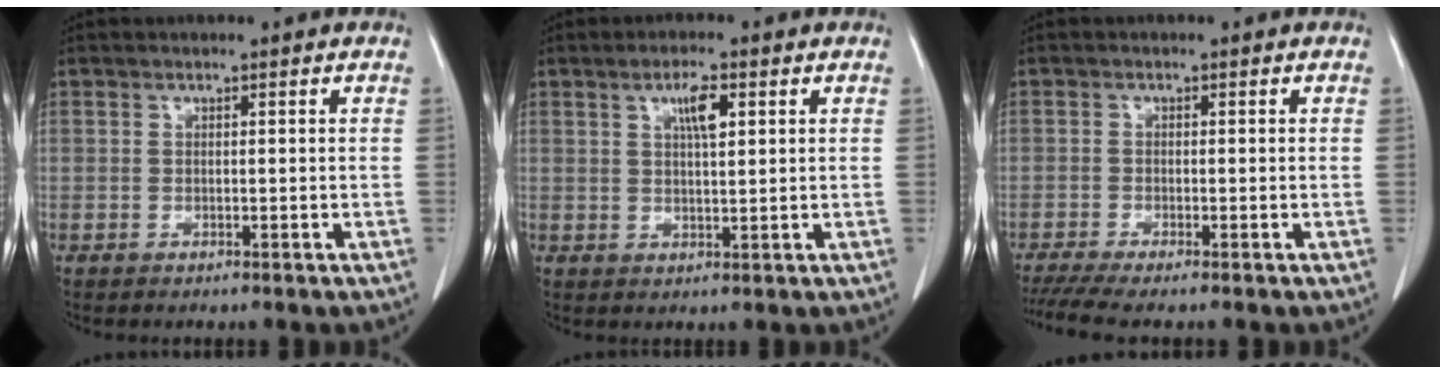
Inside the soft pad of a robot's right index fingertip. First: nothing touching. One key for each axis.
{"total": 4.0, "fx": 1.6, "fy": 0.7, "fz": 3.6, "tx": -0.064, "ty": 0.001, "tz": 0.028}
{"total": 5.1, "fx": -4.1, "fy": -0.2, "fz": 2.9, "tx": -0.050, "ty": -0.013, "tz": -0.073}